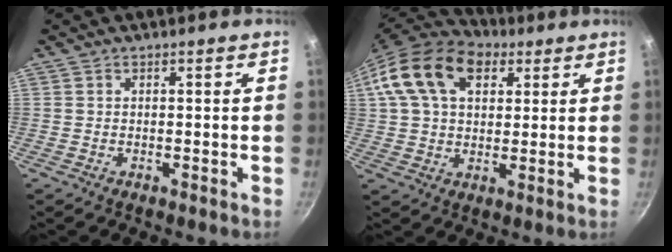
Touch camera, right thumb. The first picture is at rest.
{"total": 17.7, "force": [7.1, 11.5, 11.4], "torque": [-0.194, 0.008, 0.116]}